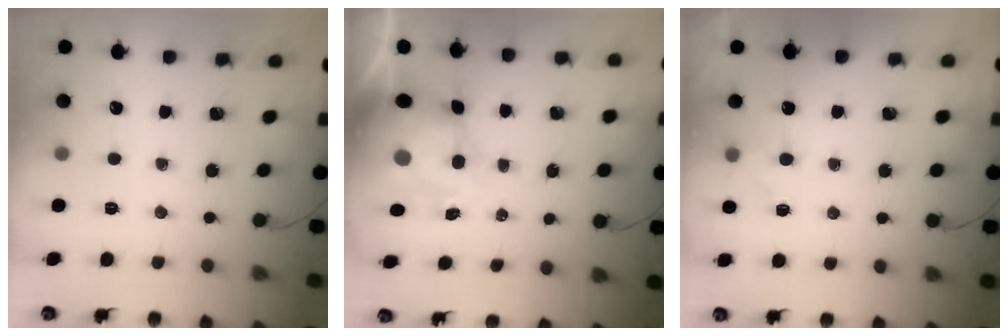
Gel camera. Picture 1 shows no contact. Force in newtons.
{"total": 8.6, "press": 8.3, "slide": 1.9}
{"total": 4.9, "press": 4.7, "slide": 1.6}